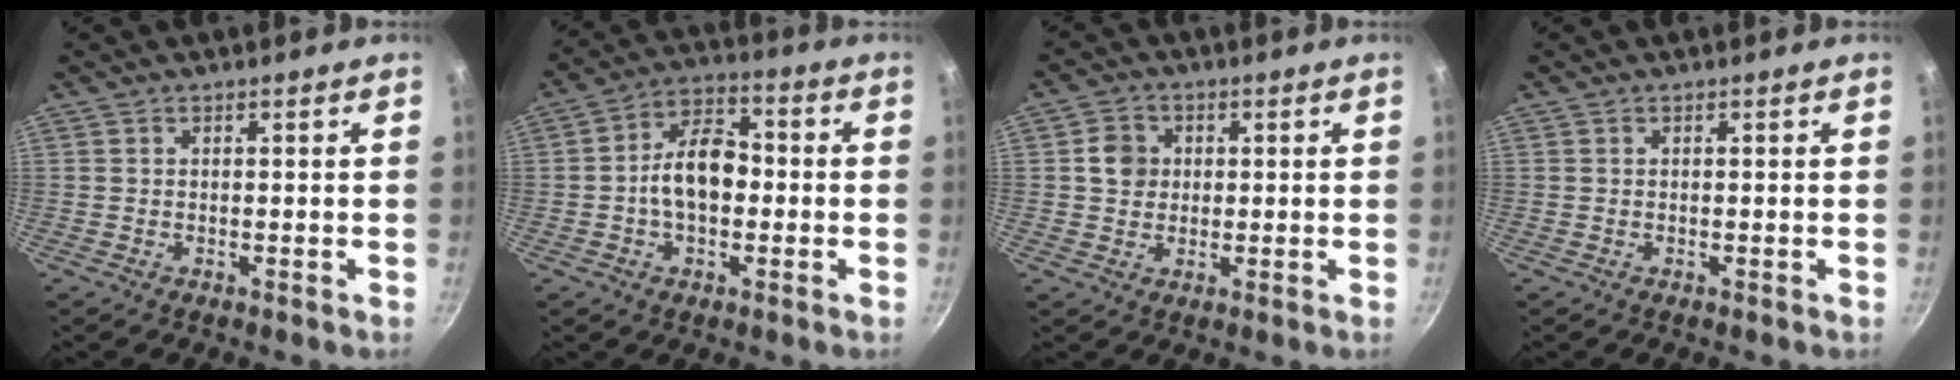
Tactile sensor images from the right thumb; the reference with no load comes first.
{"total": 10.9, "force": [-0.9, 7.0, 8.2], "torque": [-0.109, 0.034, -0.028]}
{"total": 4.9, "force": [0.7, 4.4, 2.1], "torque": [-0.013, 0.006, 0.005]}
{"total": 0.0}